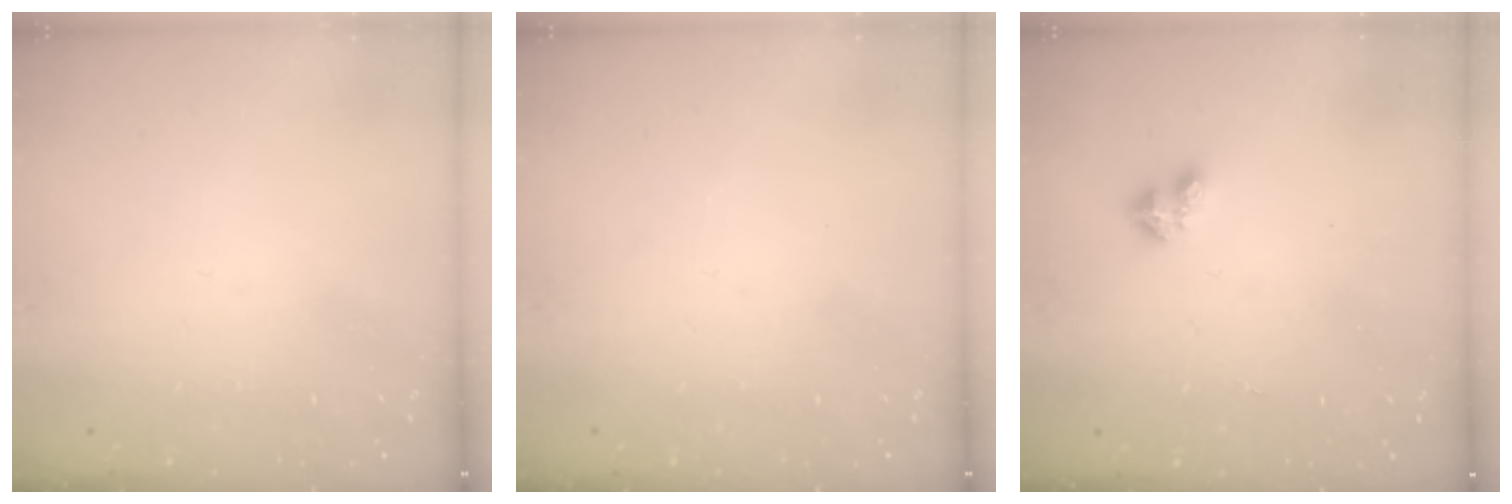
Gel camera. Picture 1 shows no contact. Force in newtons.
{"total": 0.0}
{"total": 3.3, "press": 3.3, "slide": 0.4}